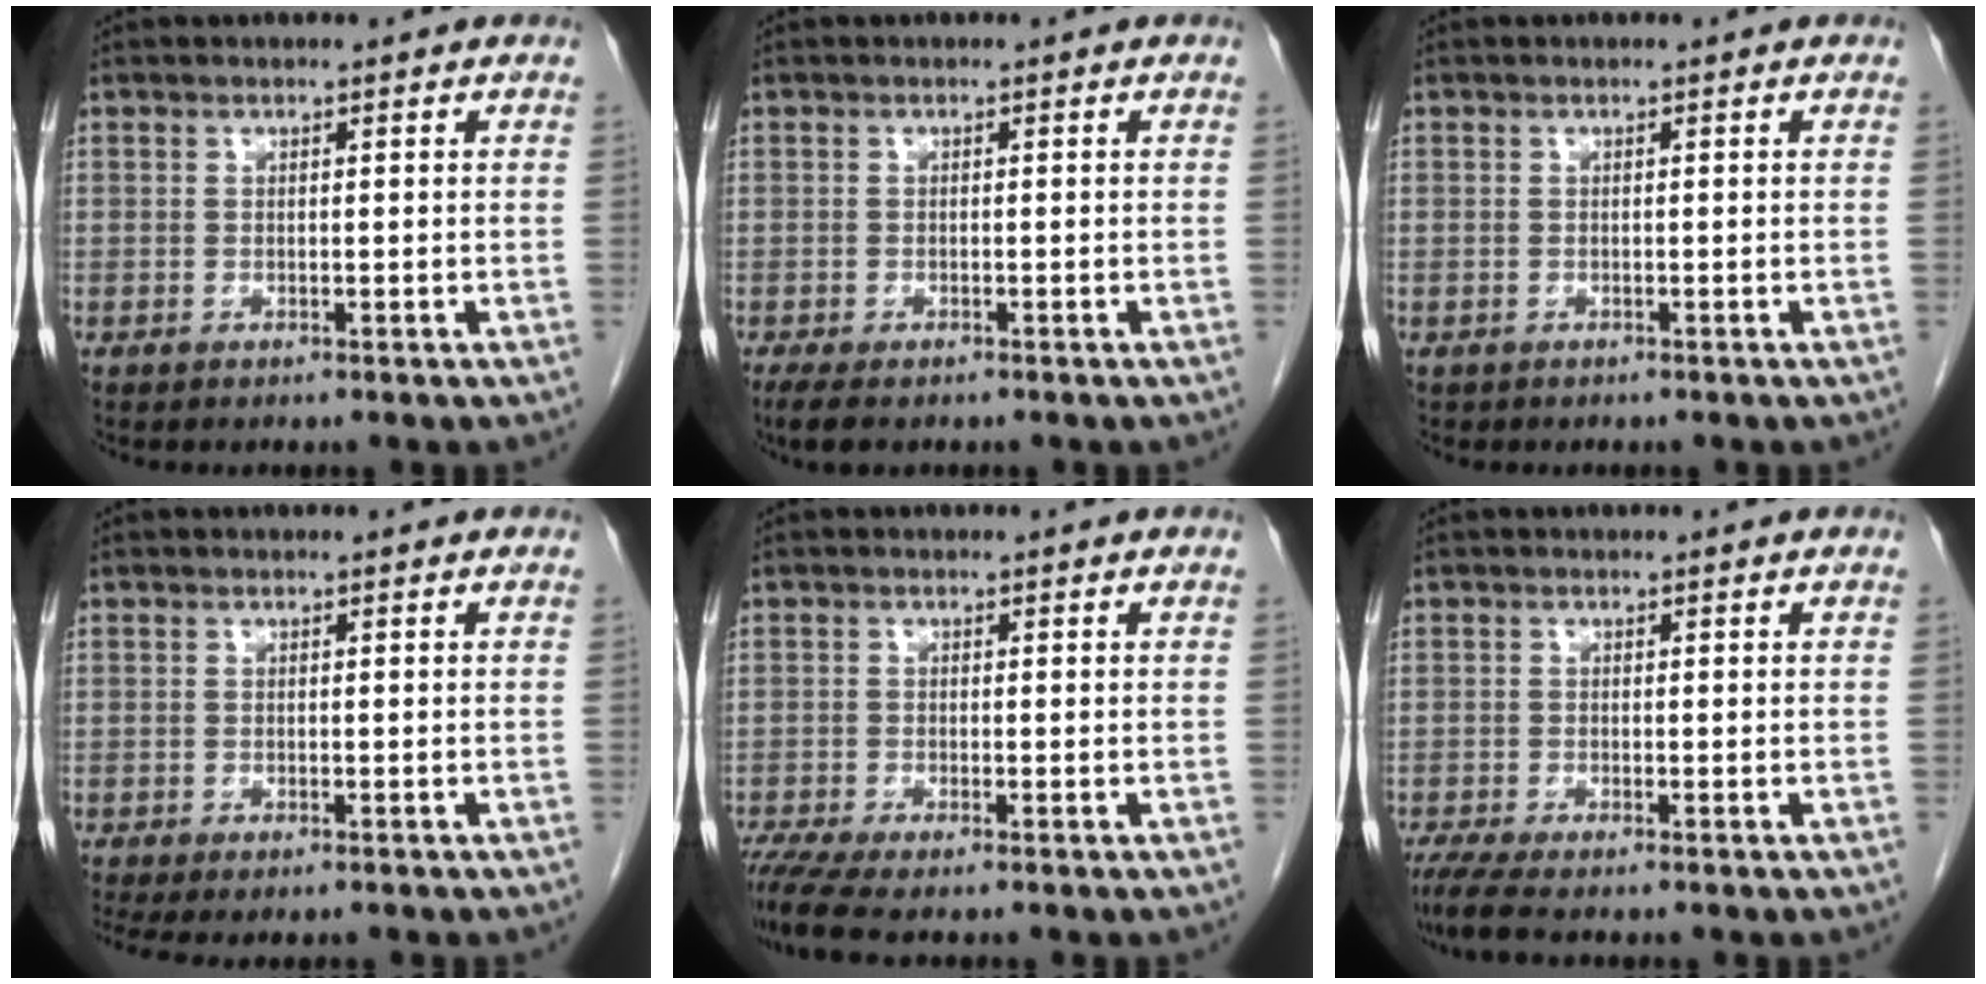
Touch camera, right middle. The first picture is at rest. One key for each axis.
{"total": 3.4, "fx": -2.5, "fy": 1.2, "fz": 2.0, "tx": -0.038, "ty": -0.010, "tz": -0.036}
{"total": 0.0}
{"total": 4.8, "fx": -3.9, "fy": 1.5, "fz": 2.4, "tx": -0.031, "ty": -0.007, "tz": -0.059}
{"total": 4.0, "fx": -3.3, "fy": -0.1, "fz": 2.4, "tx": -0.043, "ty": -0.011, "tz": -0.063}
{"total": 3.9, "fx": -3.0, "fy": 0.2, "fz": 2.4, "tx": -0.047, "ty": -0.011, "tz": -0.057}